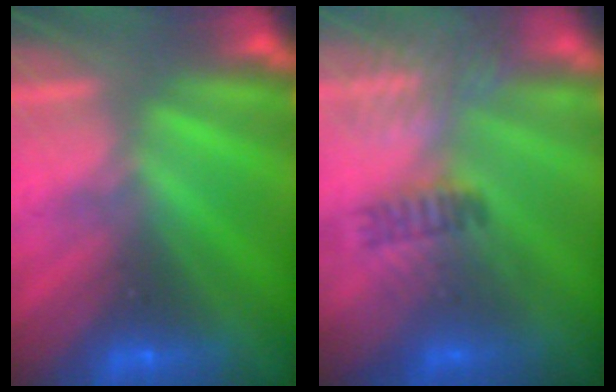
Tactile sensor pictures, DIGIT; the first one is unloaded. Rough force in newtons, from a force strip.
{"total": 5.8}